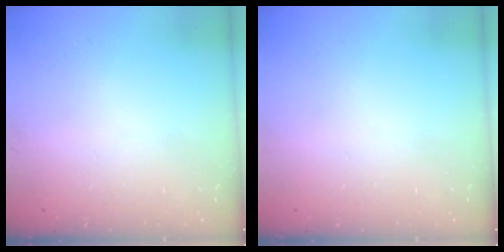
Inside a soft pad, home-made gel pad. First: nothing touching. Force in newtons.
{"total": 0.0}